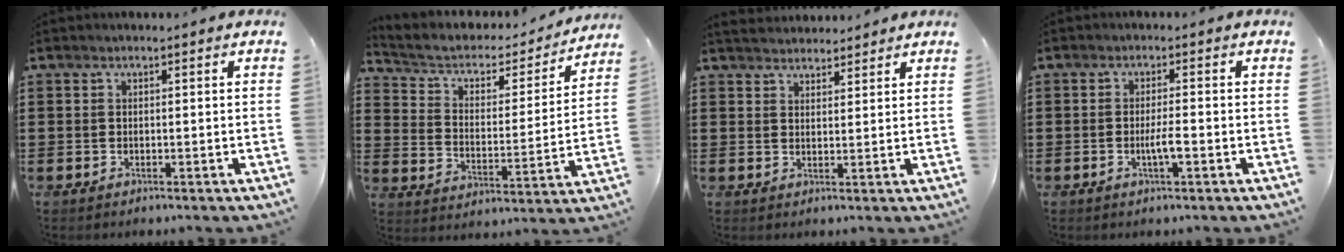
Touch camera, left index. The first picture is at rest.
{"total": 4.2, "force": [3.1, 2.3, 1.6], "torque": [-0.053, -0.018, 0.044]}
{"total": 3.0, "force": [2.9, 0.7, -0.2], "torque": [-0.005, -0.003, 0.055]}
{"total": 3.0, "force": [-0.8, 0.5, 2.8], "torque": [-0.050, 0.003, -0.015]}